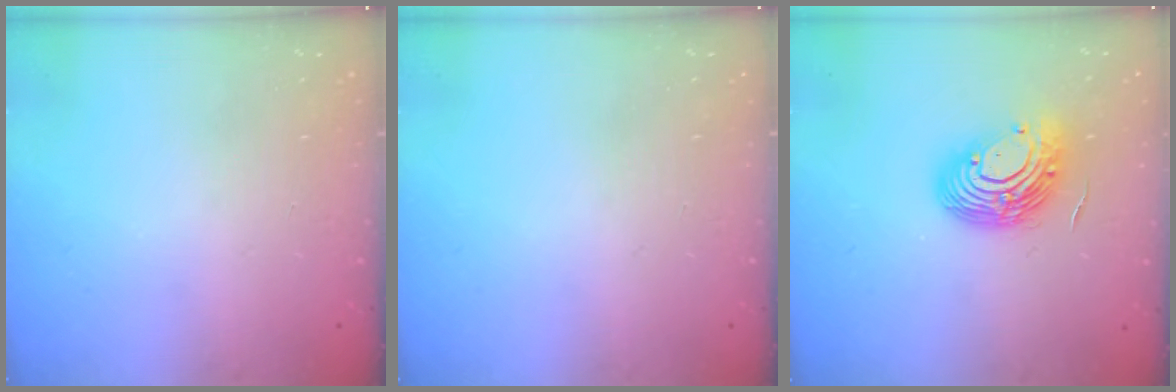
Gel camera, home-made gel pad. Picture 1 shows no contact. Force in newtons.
{"total": 0.0}
{"total": 12.8, "press": 12.6, "slide": 2.2}